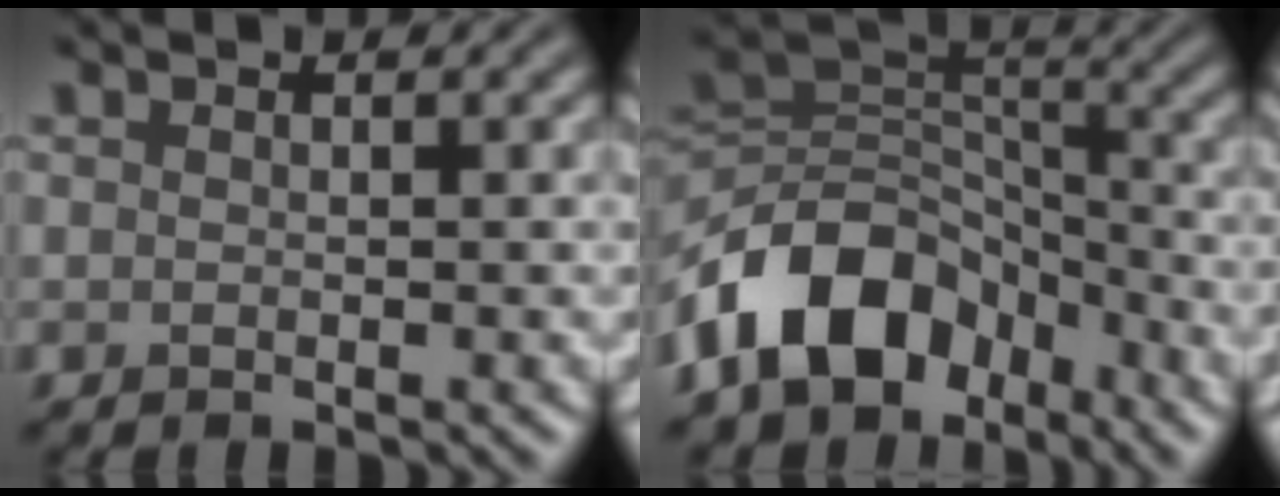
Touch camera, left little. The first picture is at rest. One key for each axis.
{"total": 9.9, "fx": -5.8, "fy": 6.3, "fz": 5.0, "tx": -0.079, "ty": 0.006, "tz": -0.121}